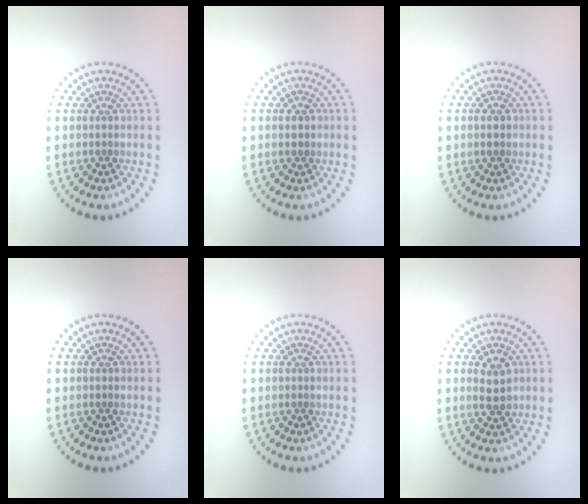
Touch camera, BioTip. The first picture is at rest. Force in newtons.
{"total": 1.3, "press": 1.3, "slide": 0.1}
{"total": 1.8, "press": 1.8, "slide": 0.2}
{"total": 0.0}
{"total": 0.0}
{"total": 2.4, "press": 2.4, "slide": 0.3}